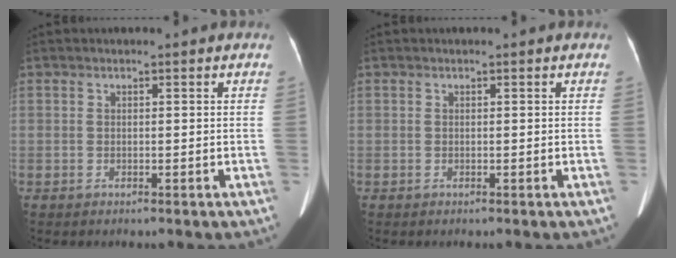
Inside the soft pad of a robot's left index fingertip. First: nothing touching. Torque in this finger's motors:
{"motor_torque": [0.03, 0.03, 0.00, 0.01]}